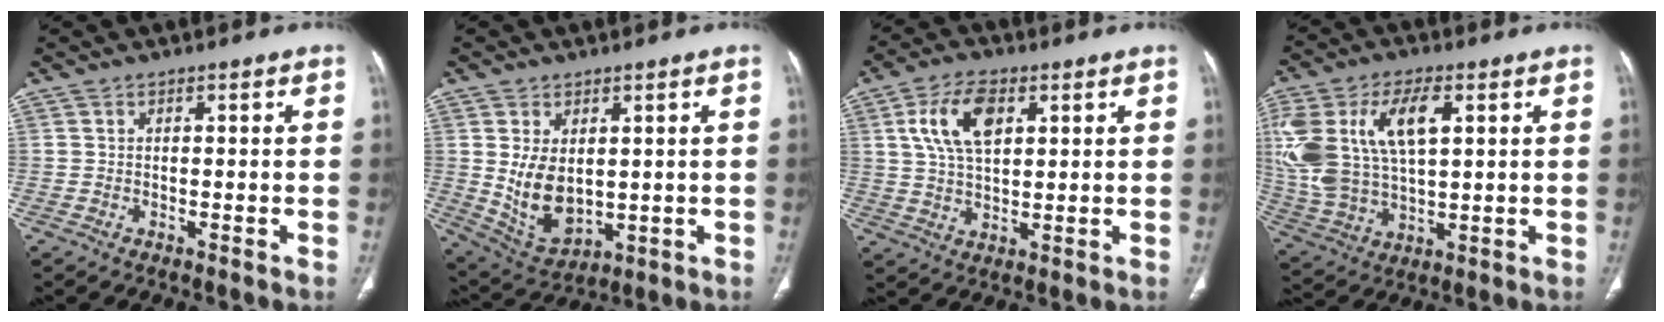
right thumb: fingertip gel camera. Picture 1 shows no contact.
{"total": 9.9, "force": [0.9, 6.3, 7.5], "torque": [-0.121, -0.015, 0.044]}
{"total": 10.4, "force": [3.6, 5.6, 8.0], "torque": [-0.145, -0.004, 0.067]}
{"total": 20.5, "force": [5.7, 10.9, 16.4], "torque": [-0.355, 0.002, 0.112]}